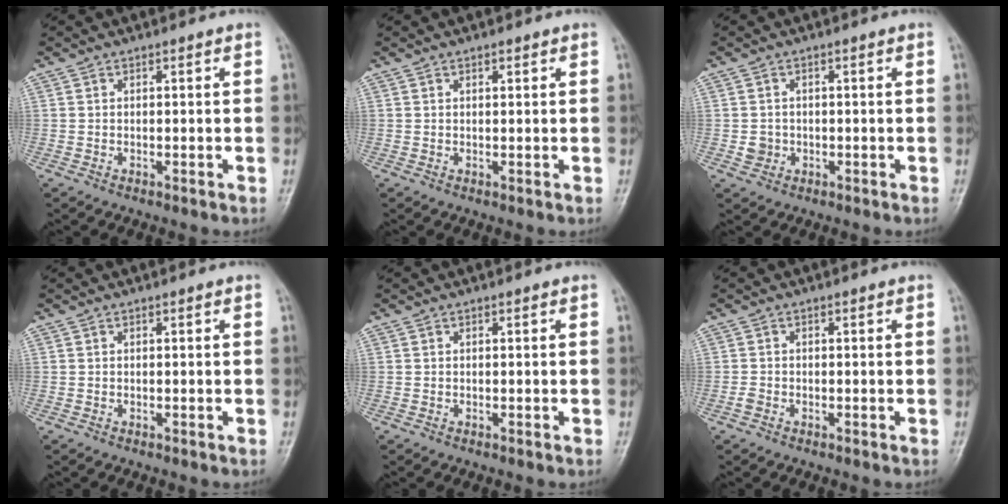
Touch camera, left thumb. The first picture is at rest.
{"total": 1.1, "force": [0.6, 0.5, 0.7], "torque": [-0.008, -0.002, 0.009]}
{"total": 2.2, "force": [-0.4, 2.1, 0.6], "torque": [0.000, 0.005, -0.004]}
{"total": 0.0}
{"total": 0.0}
{"total": 1.0, "force": [-0.5, 0.8, 0.5], "torque": [-0.008, 0.000, -0.012]}